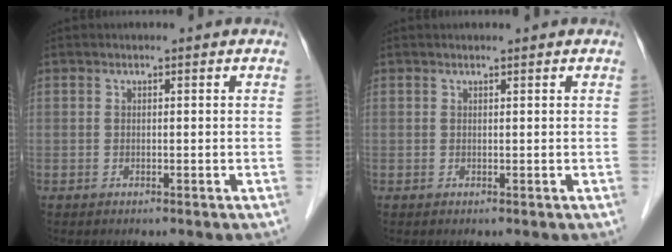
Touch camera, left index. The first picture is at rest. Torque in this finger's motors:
{"motor_torque": [0.07, -0.08, 0.00, 0.01]}